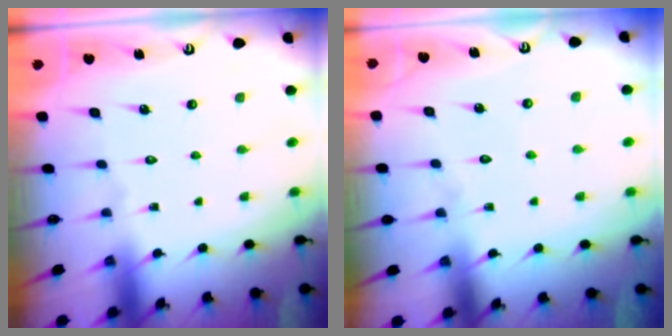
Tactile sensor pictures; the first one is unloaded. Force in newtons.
{"total": 3.5, "press": 3.5, "slide": 0.4}